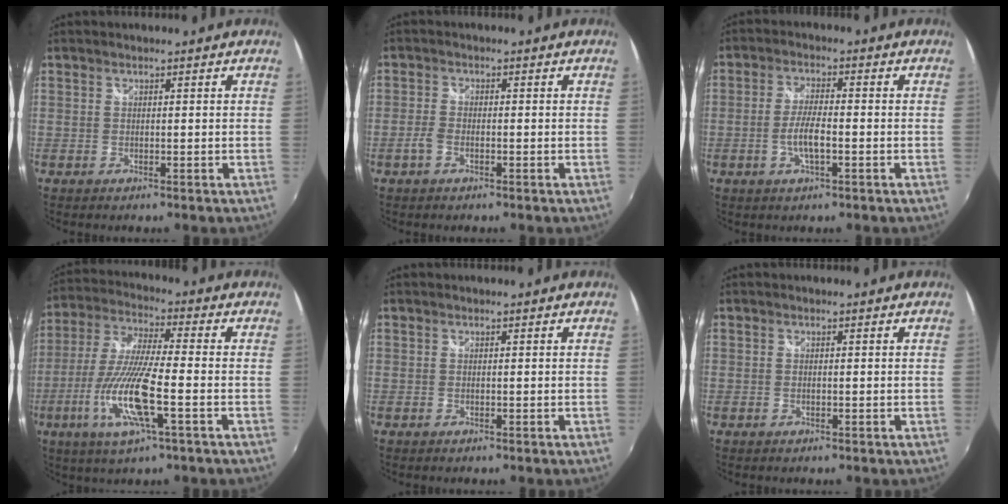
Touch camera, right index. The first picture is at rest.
{"total": 2.5, "force": [-1.3, 1.1, 1.8], "torque": [-0.050, 0.003, -0.030]}
{"total": 5.1, "force": [-1.6, 1.2, 4.7], "torque": [-0.098, 0.002, -0.030]}
{"total": 14.6, "force": [-5.0, 1.8, 13.6], "torque": [-0.285, -0.016, -0.098]}
{"total": 0.0}
{"total": 0.0}